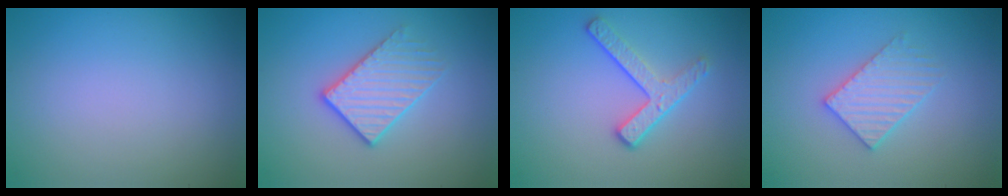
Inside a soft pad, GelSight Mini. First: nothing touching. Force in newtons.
{"total": 2.9, "press": 2.6, "slide": 1.2}
{"total": 3.1, "press": 2.5, "slide": 1.9}
{"total": 3.0, "press": 3.0, "slide": 0.5}